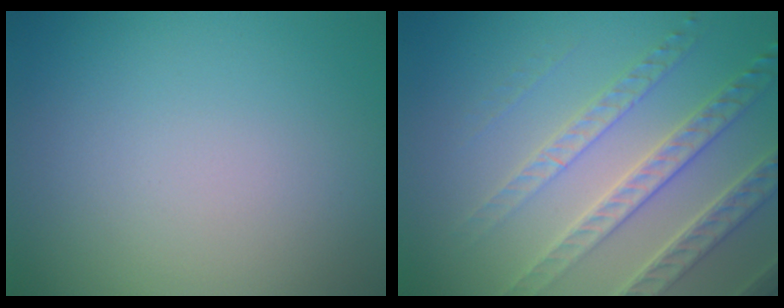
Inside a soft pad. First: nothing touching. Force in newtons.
{"total": 6.5, "press": 4.8, "slide": 4.4}